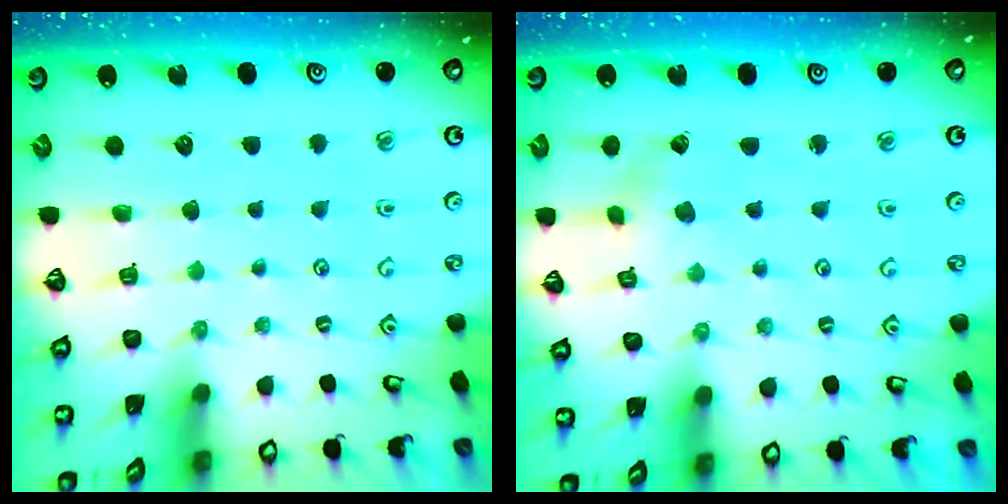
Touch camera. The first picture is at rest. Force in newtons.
{"total": 1.7, "press": 1.7, "slide": 0.2}